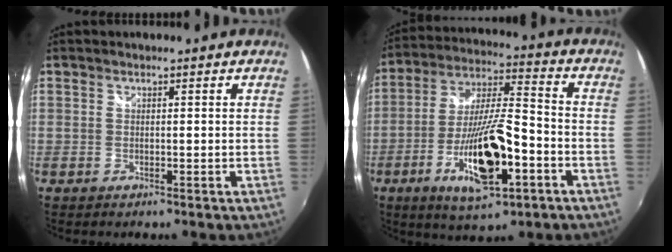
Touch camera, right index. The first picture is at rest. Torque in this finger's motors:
{"motor_torque": [1.14, 1.00, 0.77, 0.16]}